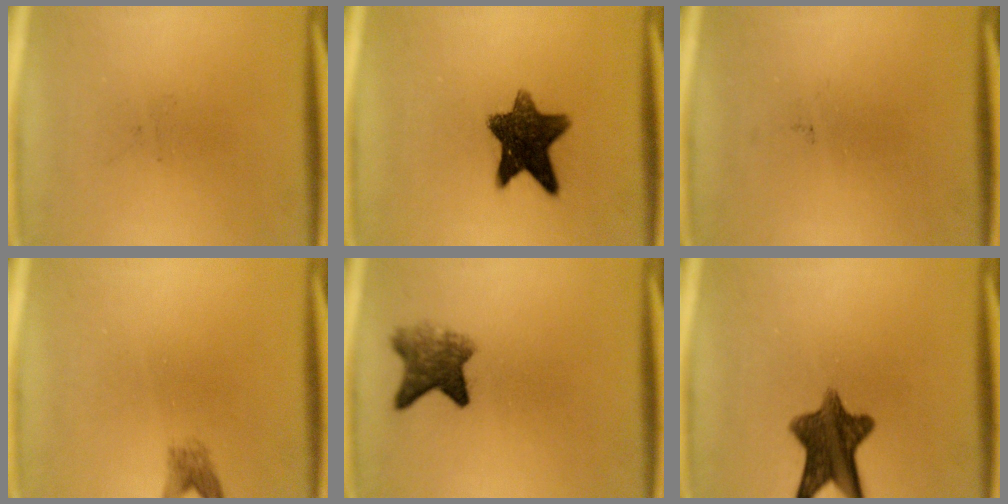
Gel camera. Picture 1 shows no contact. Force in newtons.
{"total": 10.9}
{"total": 0.0}
{"total": 1.8}
{"total": 5.7}
{"total": 10.4}